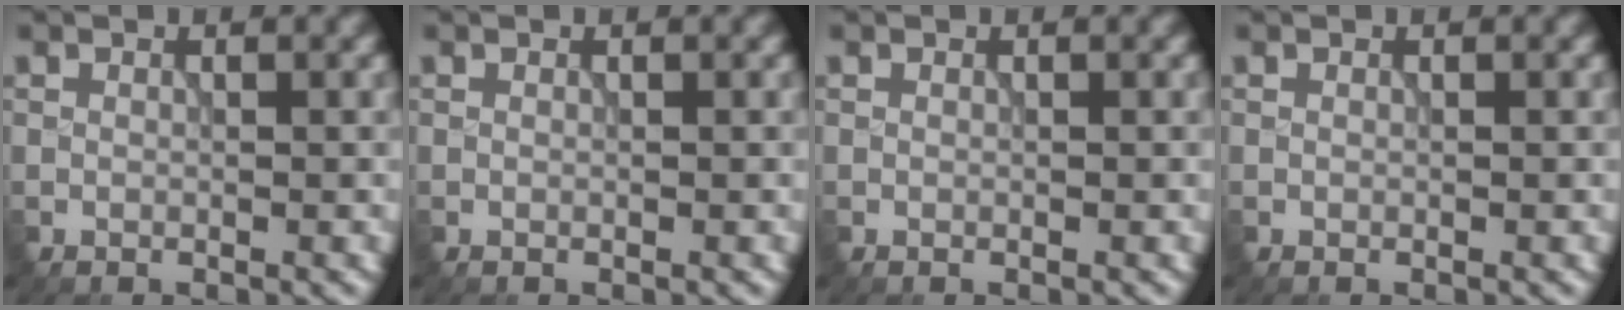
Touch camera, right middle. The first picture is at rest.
{"total": 0.0}
{"total": 0.0}
{"total": 0.0}